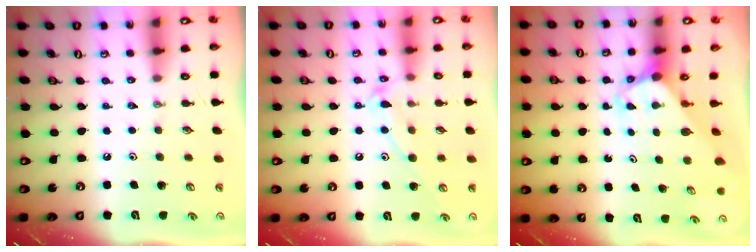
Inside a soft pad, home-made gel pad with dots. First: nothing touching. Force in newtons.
{"total": 10.1, "press": 10.1, "slide": 0.6}
{"total": 3.3, "press": 3.3, "slide": 0.2}